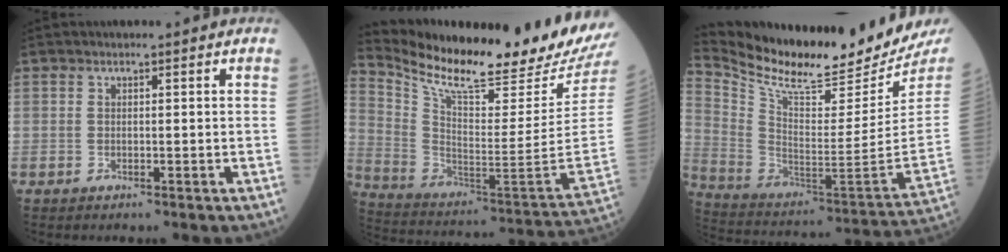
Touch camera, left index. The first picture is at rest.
{"total": 26.4, "force": [23.2, 1.3, 12.5], "torque": [-0.237, -0.092, 0.349]}
{"total": 24.3, "force": [22.3, 1.5, 9.4], "torque": [-0.189, -0.090, 0.350]}